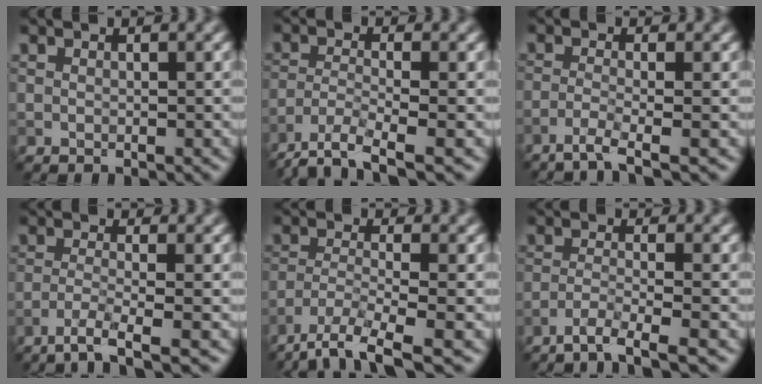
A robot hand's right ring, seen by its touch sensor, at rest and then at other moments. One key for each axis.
{"total": 4.8, "fx": -3.6, "fy": 1.0, "fz": 2.9, "tx": -0.057, "ty": -0.011, "tz": -0.077}
{"total": 2.7, "fx": -1.7, "fy": 0.3, "fz": 2.0, "tx": -0.035, "ty": -0.002, "tz": -0.051}
{"total": 3.4, "fx": -2.2, "fy": 0.4, "fz": 2.6, "tx": -0.045, "ty": -0.002, "tz": -0.055}
{"total": 6.1, "fx": -4.4, "fy": 1.4, "fz": 3.9, "tx": -0.076, "ty": -0.014, "tz": -0.089}
{"total": 3.3, "fx": -2.5, "fy": 0.3, "fz": 2.2, "tx": -0.035, "ty": 0.002, "tz": -0.057}